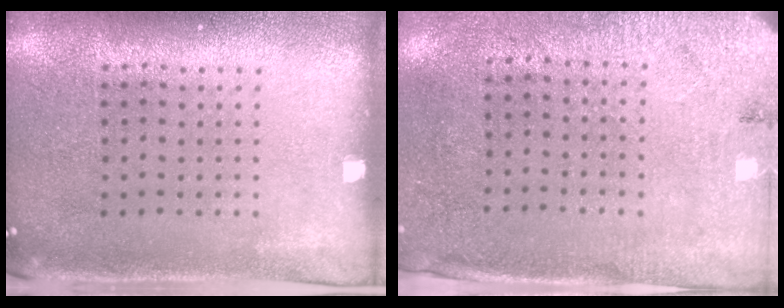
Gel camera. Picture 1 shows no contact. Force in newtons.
{"total": 2.7, "press": 2.2, "slide": 1.6}